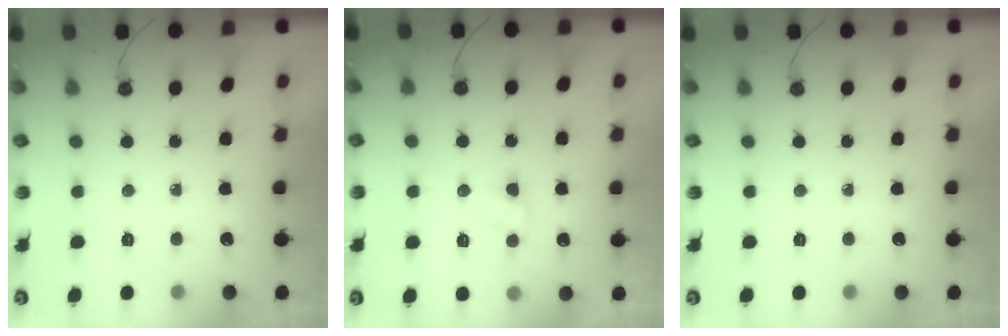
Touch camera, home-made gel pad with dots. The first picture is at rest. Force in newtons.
{"total": 3.5, "press": 3.4, "slide": 0.6}
{"total": 0.0}